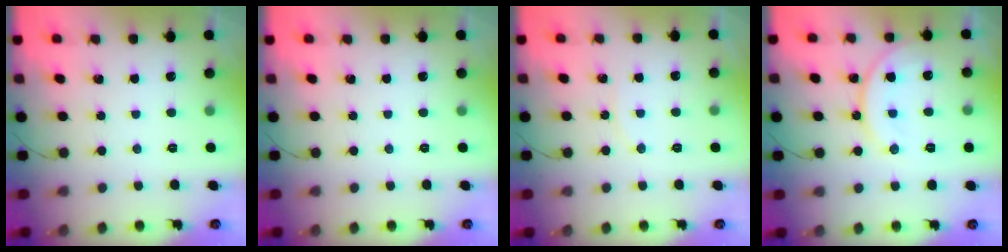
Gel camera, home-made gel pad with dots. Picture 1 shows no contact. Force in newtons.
{"total": 0.0}
{"total": 4.4, "press": 4.3, "slide": 0.8}
{"total": 11.7, "press": 11.6, "slide": 1.1}